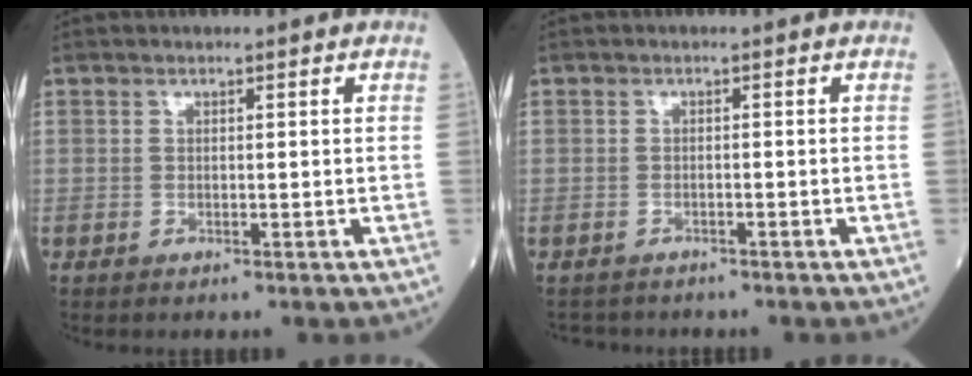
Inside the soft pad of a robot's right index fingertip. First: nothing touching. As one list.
[{"total": 2.1, "force": [-1.8, 1.0, -0.5], "torque": [0.000, -0.001, -0.031]}]